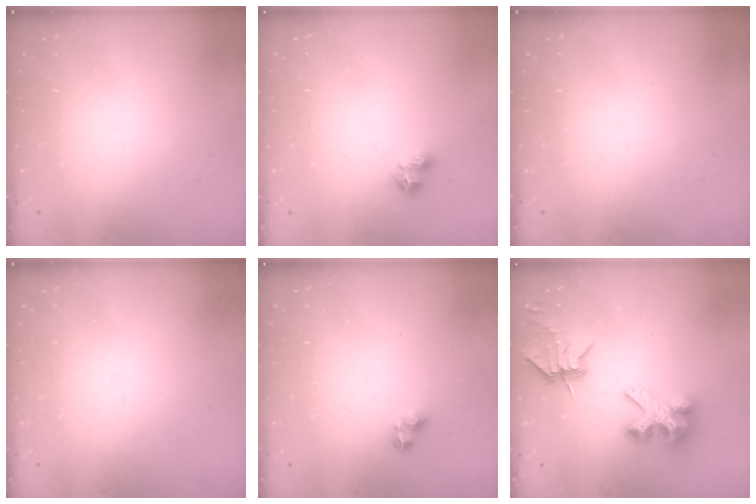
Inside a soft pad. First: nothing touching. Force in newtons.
{"total": 4.7, "press": 4.6, "slide": 0.9}
{"total": 0.0}
{"total": 0.7, "press": 0.6, "slide": 0.4}
{"total": 2.9, "press": 2.6, "slide": 1.1}
{"total": 6.7, "press": 6.7, "slide": 0.9}